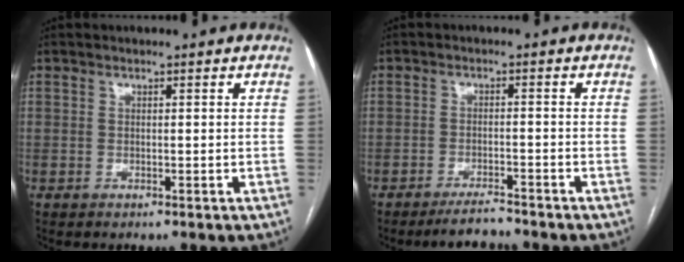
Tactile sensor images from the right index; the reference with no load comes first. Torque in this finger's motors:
{"motor_torque": [0.05, -0.08, -0.05, -0.02]}